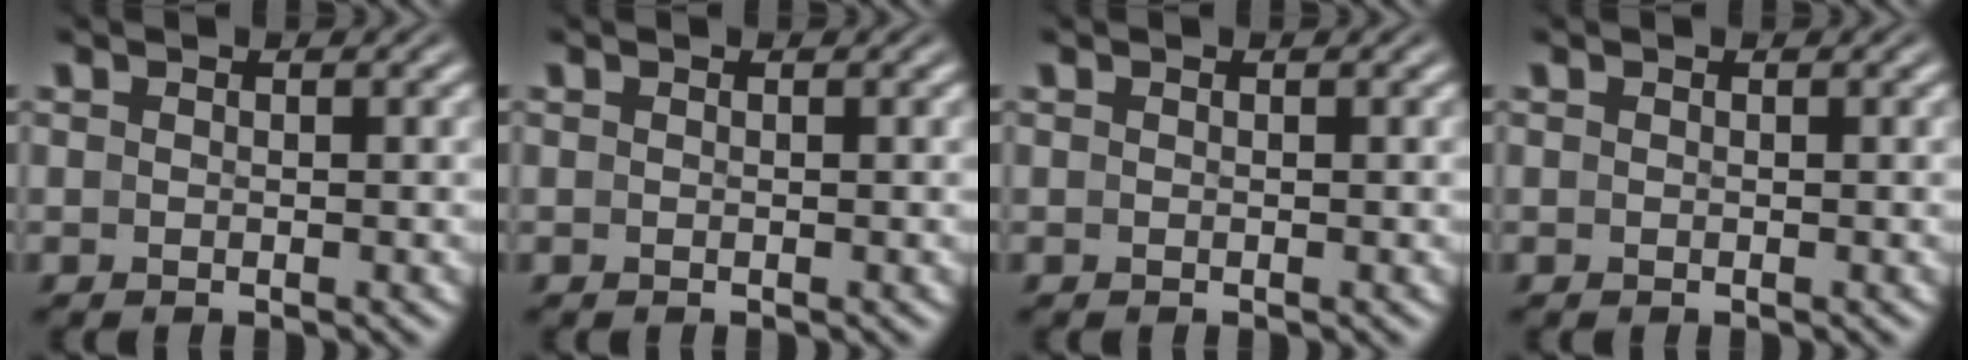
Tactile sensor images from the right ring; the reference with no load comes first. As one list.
[{"total": 0.0}, {"total": 0.0}, {"total": 0.0}]